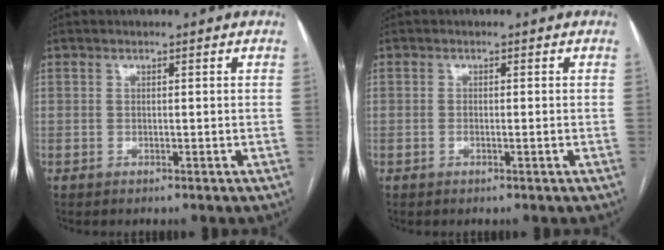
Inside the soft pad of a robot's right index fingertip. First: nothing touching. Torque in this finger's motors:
{"motor_torque": [-0.29, 0.17, -0.03, -0.01]}